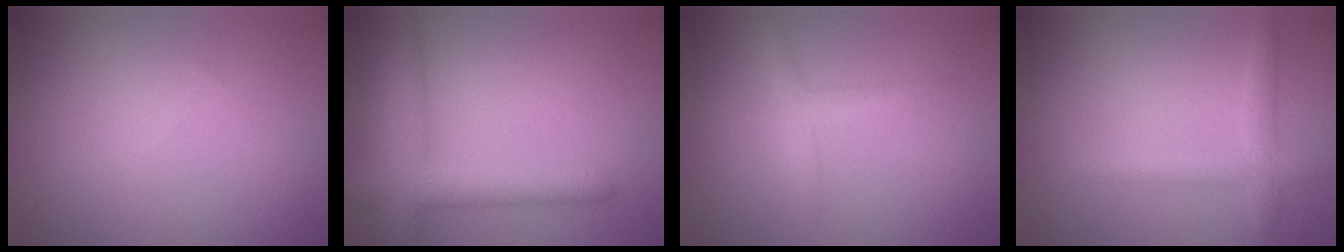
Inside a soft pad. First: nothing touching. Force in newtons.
{"total": 5.0, "press": 5.0, "slide": 0.2}
{"total": 1.7, "press": 1.7, "slide": 0.1}
{"total": 2.4, "press": 2.4, "slide": 0.1}